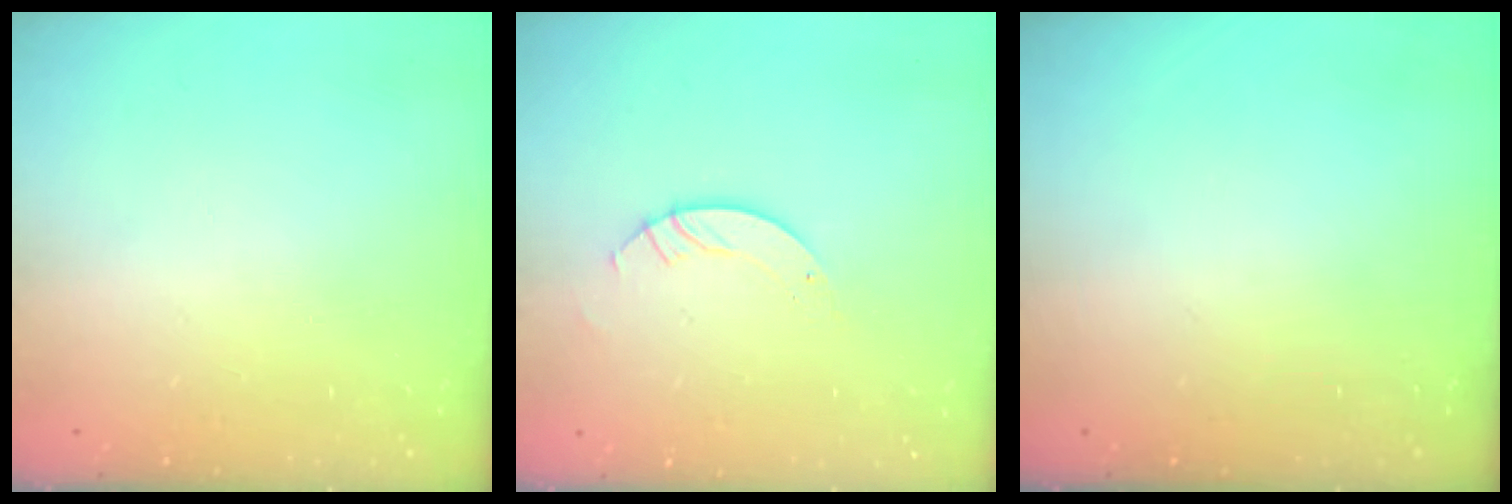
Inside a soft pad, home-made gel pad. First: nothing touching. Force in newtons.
{"total": 3.5, "press": 3.5, "slide": 0.2}
{"total": 0.0}